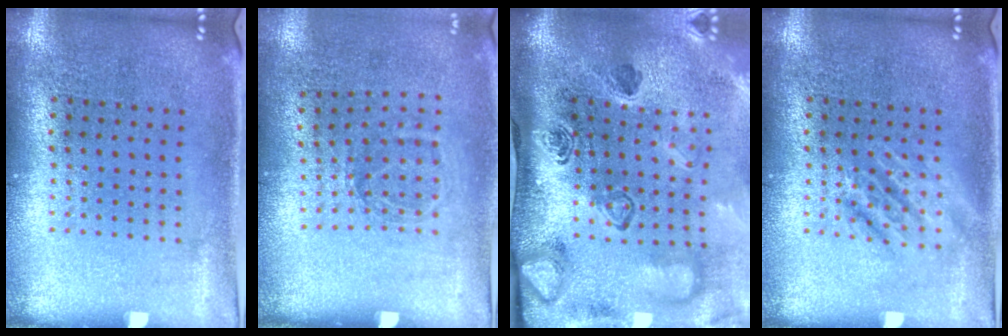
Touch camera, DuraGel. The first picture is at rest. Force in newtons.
{"total": 1.1, "press": 0.8, "slide": 0.7}
{"total": 4.9, "press": 3.3, "slide": 3.6}
{"total": 2.0, "press": 2.0, "slide": 0.3}